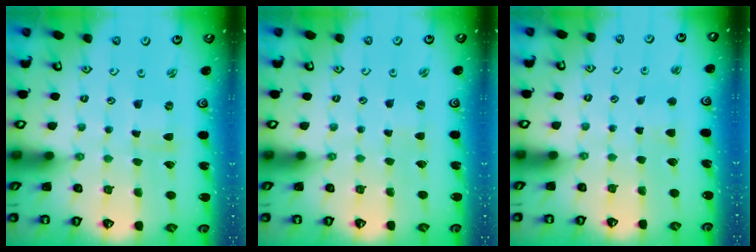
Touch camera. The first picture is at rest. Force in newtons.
{"total": 1.1, "press": 1.1, "slide": 0.3}
{"total": 3.5, "press": 3.5, "slide": 0.6}